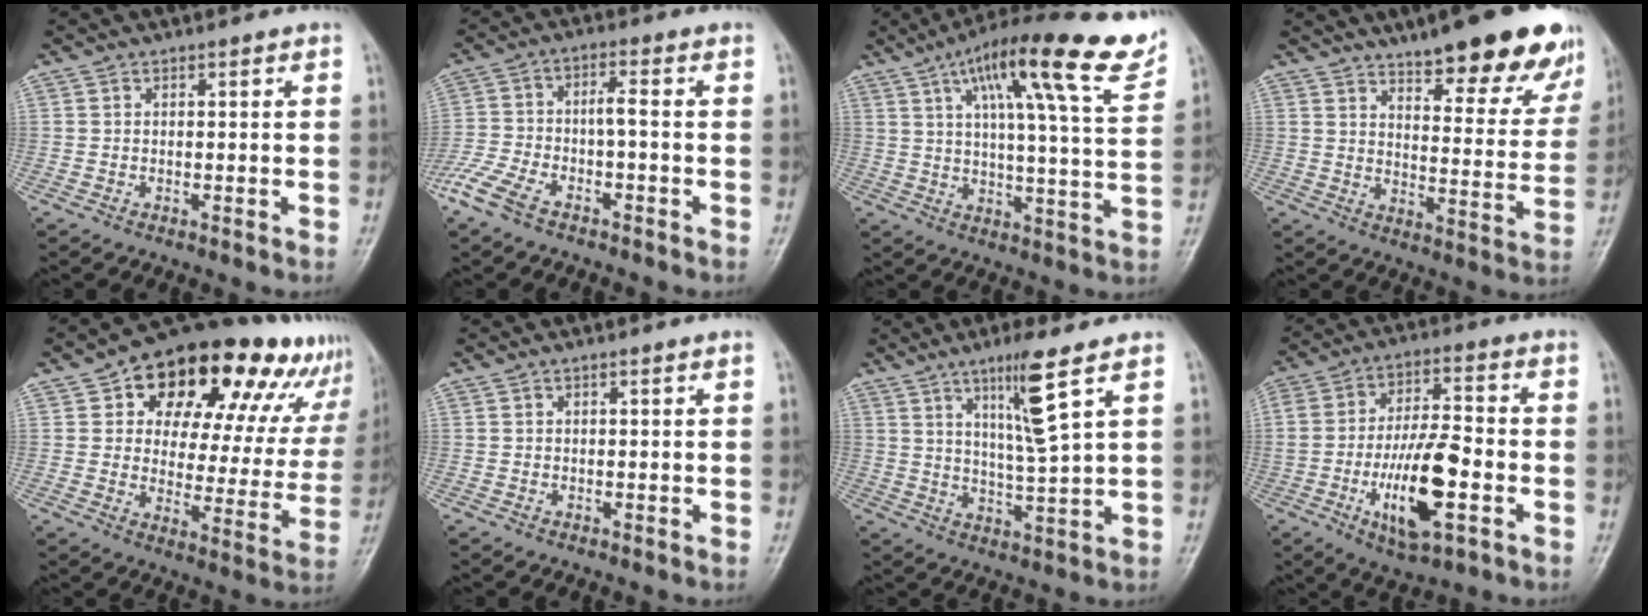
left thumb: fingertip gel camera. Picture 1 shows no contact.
{"total": 9.0, "force": [-4.8, 2.4, 7.3], "torque": [-0.171, 0.024, -0.092]}
{"total": 20.5, "force": [11.9, 3.1, 16.4], "torque": [-0.229, -0.028, 0.175]}
{"total": 21.4, "force": [15.0, 6.2, 14.0], "torque": [-0.143, -0.064, 0.200]}
{"total": 25.4, "force": [15.1, 13.0, 15.7], "torque": [-0.173, -0.025, 0.203]}
{"total": 0.0}
{"total": 9.3, "force": [4.9, -0.2, 7.9], "torque": [-0.148, -0.036, 0.094]}
{"total": 15.7, "force": [-4.6, 5.8, 13.8], "torque": [-0.248, 0.016, -0.075]}